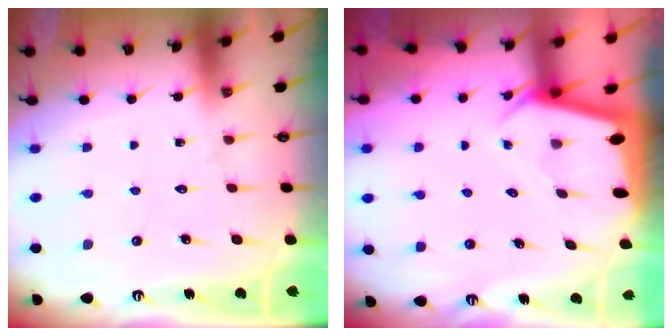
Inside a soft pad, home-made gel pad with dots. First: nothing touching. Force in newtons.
{"total": 2.4, "press": 2.4, "slide": 0.1}